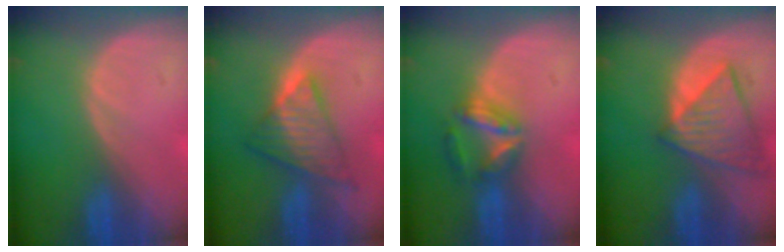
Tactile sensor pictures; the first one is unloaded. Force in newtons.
{"total": 6.6, "press": 6.3, "slide": 1.8}
{"total": 5.7, "press": 5.4, "slide": 1.9}
{"total": 8.1, "press": 7.2, "slide": 3.6}